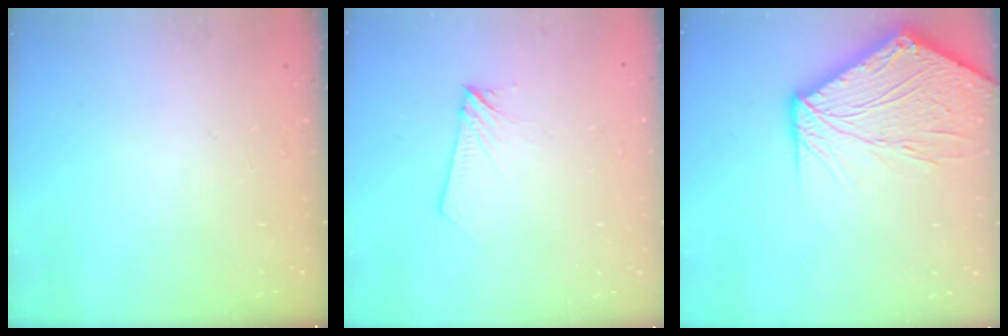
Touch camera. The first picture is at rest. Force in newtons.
{"total": 3.7, "press": 3.7, "slide": 0.4}
{"total": 14.8, "press": 14.6, "slide": 1.8}